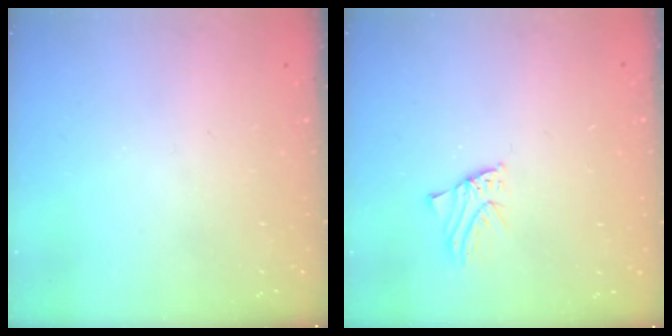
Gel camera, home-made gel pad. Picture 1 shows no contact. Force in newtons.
{"total": 0.9, "press": 0.9, "slide": 0.1}